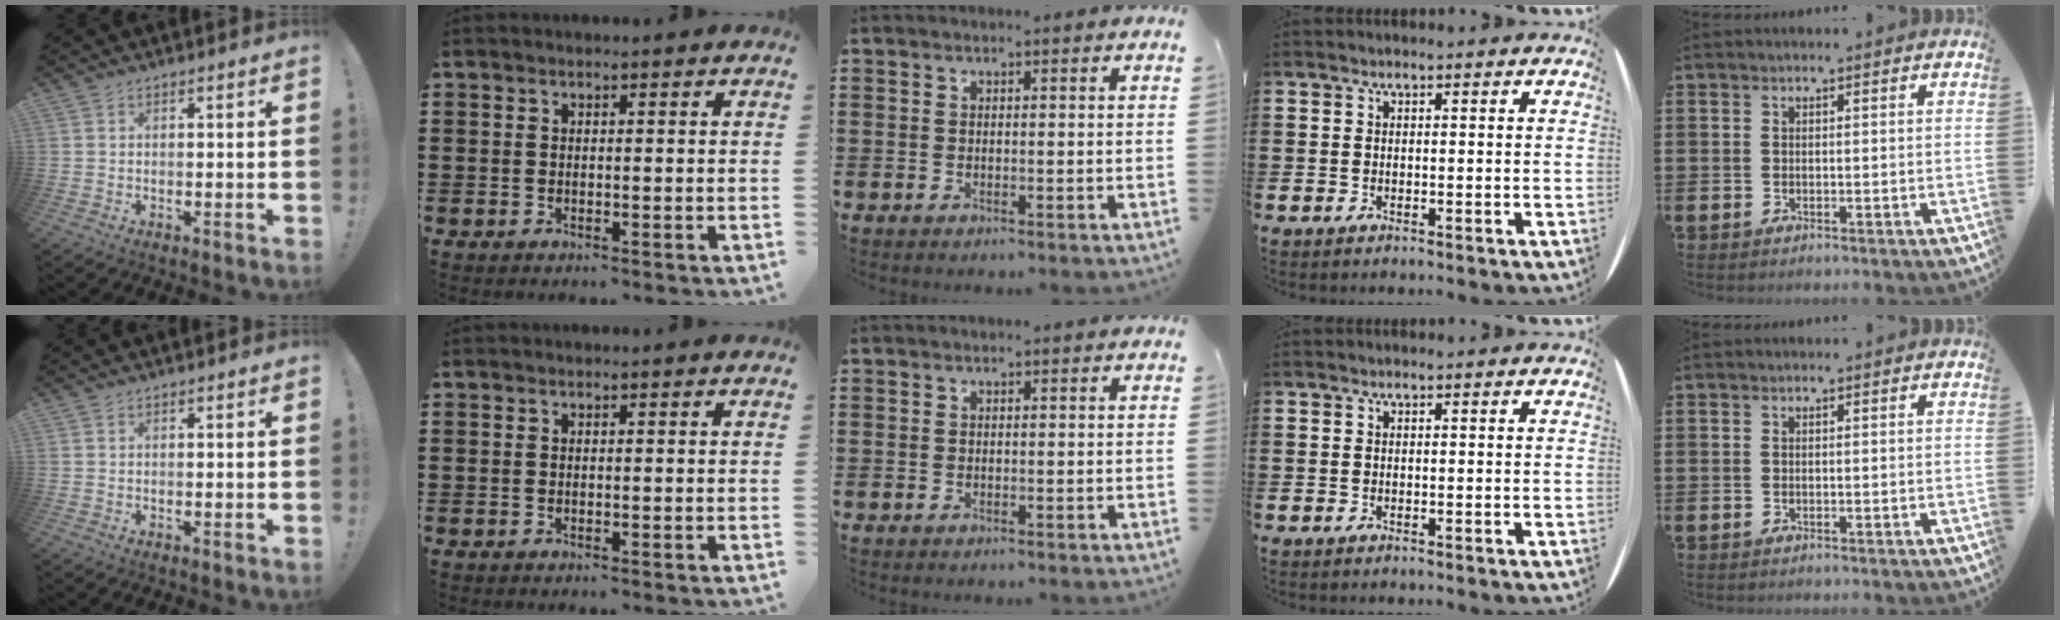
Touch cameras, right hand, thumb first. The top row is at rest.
{}